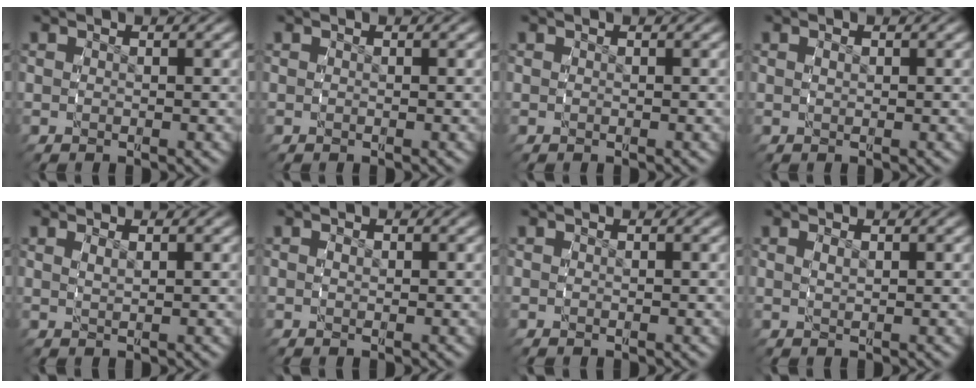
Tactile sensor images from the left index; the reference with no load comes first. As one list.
[{"total": 0.0}, {"total": 0.0}, {"total": 0.0}, {"total": 1.0, "force": [0.6, -0.6, 0.5], "torque": [-0.009, -0.006, 0.020]}, {"total": 0.0}, {"total": 0.0}, {"total": 0.8, "force": [0.4, -0.4, 0.5], "torque": [-0.009, -0.005, 0.014]}]